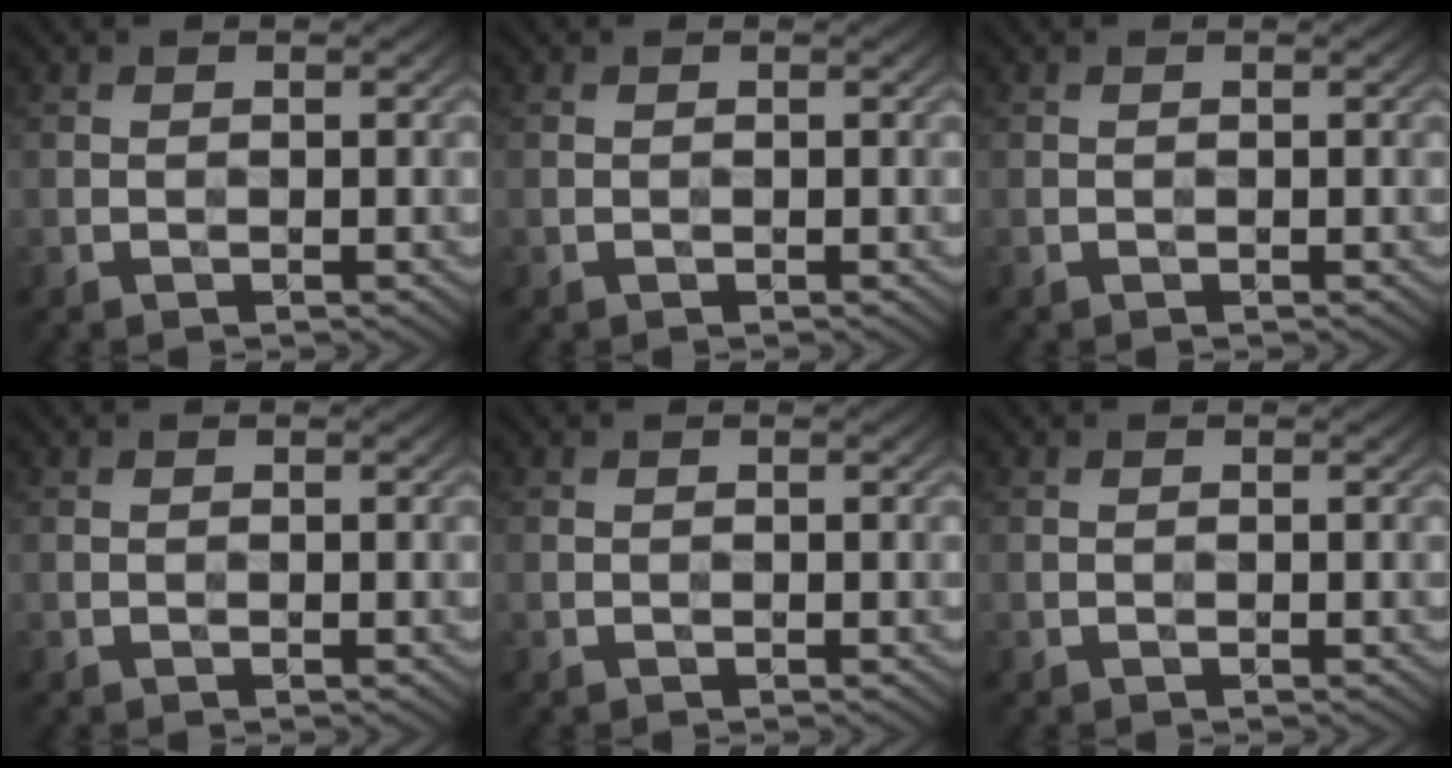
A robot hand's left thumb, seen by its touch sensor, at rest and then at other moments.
{"total": 0.0}
{"total": 0.0}
{"total": 0.0}
{"total": 0.0}
{"total": 0.0}